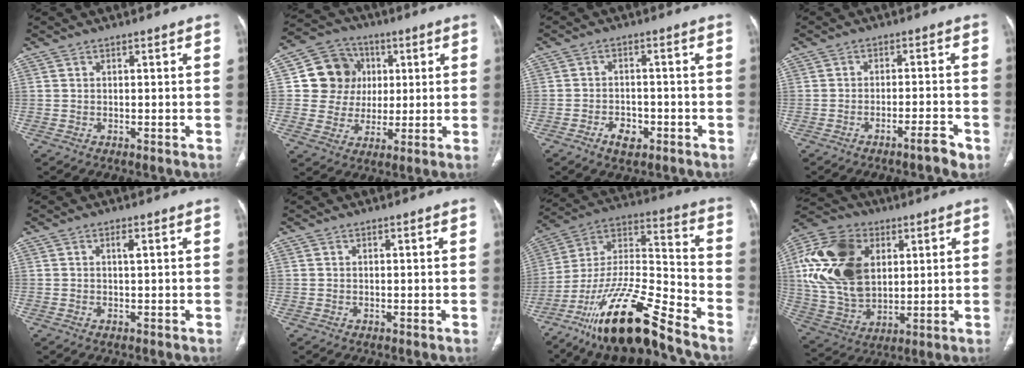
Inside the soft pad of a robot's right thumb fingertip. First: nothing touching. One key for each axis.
{"total": 12.4, "fx": 2.9, "fy": 11.3, "fz": 4.1, "tx": -0.034, "ty": 0.003, "tz": 0.052}
{"total": 4.4, "fx": -2.3, "fy": 2.7, "fz": 2.5, "tx": -0.034, "ty": 0.017, "tz": -0.036}
{"total": 3.9, "fx": -2.8, "fy": 0.7, "fz": 2.7, "tx": -0.046, "ty": 0.019, "tz": -0.041}
{"total": 1.2, "fx": 0.1, "fy": 0.3, "fz": 1.1, "tx": -0.021, "ty": 0.002, "tz": 0.000}
{"total": 0.0}
{"total": 21.9, "fx": -15.8, "fy": 4.7, "fz": 14.3, "tx": -0.289, "ty": 0.067, "tz": -0.289}
{"total": 21.7, "fx": 5.3, "fy": 14.8, "fz": 14.9, "tx": -0.291, "ty": -0.005, "tz": 0.101}